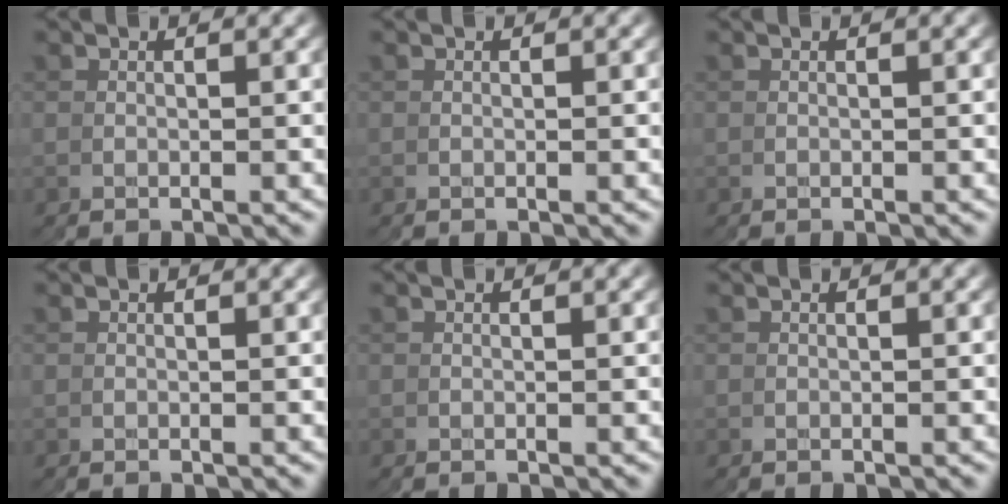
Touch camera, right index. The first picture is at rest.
{"total": 0.0}
{"total": 0.0}
{"total": 0.0}
{"total": 0.0}
{"total": 0.0}